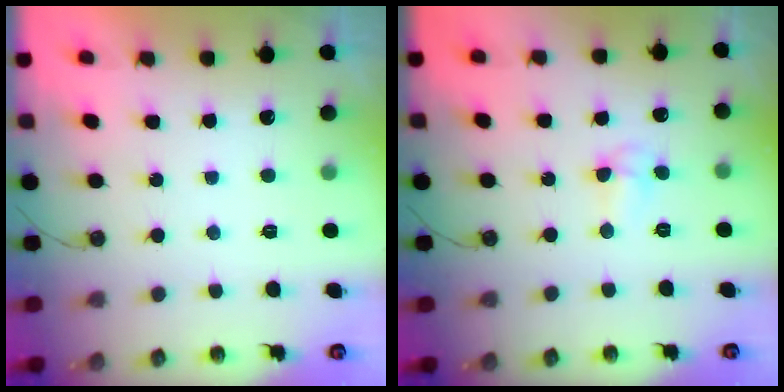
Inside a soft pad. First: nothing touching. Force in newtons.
{"total": 5.8, "press": 5.6, "slide": 1.4}